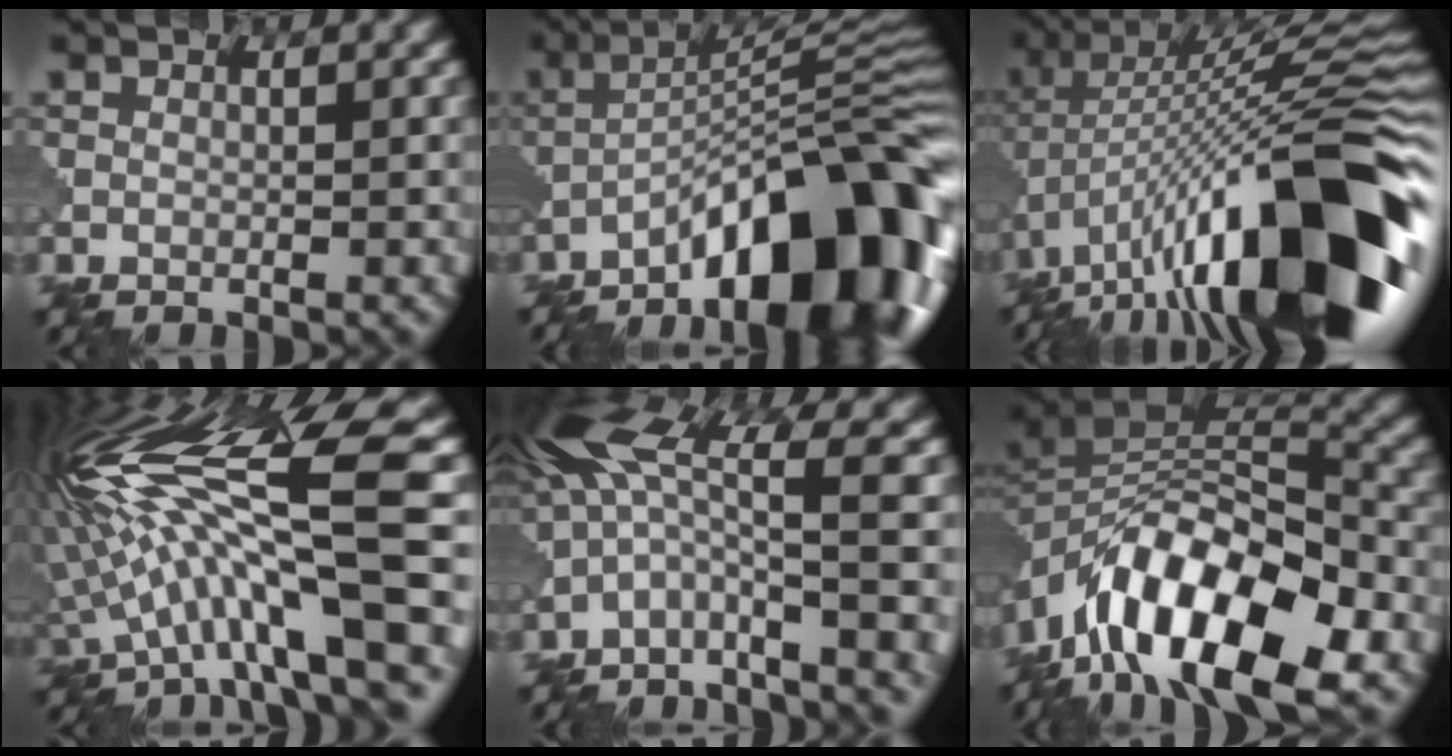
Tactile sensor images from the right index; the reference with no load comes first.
{"total": 14.7, "force": [-9.0, 4.1, 10.9], "torque": [-0.156, 0.021, -0.139]}
{"total": 18.2, "force": [-6.8, 6.3, 15.7], "torque": [-0.240, 0.037, -0.127]}
{"total": 14.5, "force": [0.2, 3.1, 14.1], "torque": [-0.243, 0.016, 0.018]}
{"total": 8.1, "force": [-0.2, 1.6, 8.0], "torque": [-0.158, 0.022, -0.003]}
{"total": 13.3, "force": [-7.0, 6.1, 9.5], "torque": [-0.159, 0.010, -0.121]}